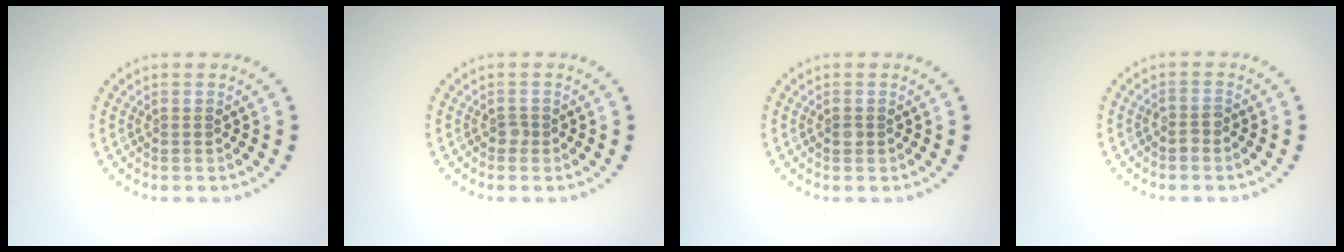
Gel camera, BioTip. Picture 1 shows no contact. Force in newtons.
{"total": 0.6, "press": 0.5, "slide": 0.4}
{"total": 0.8, "press": 0.8, "slide": 0.1}
{"total": 1.0, "press": 0.8, "slide": 0.6}